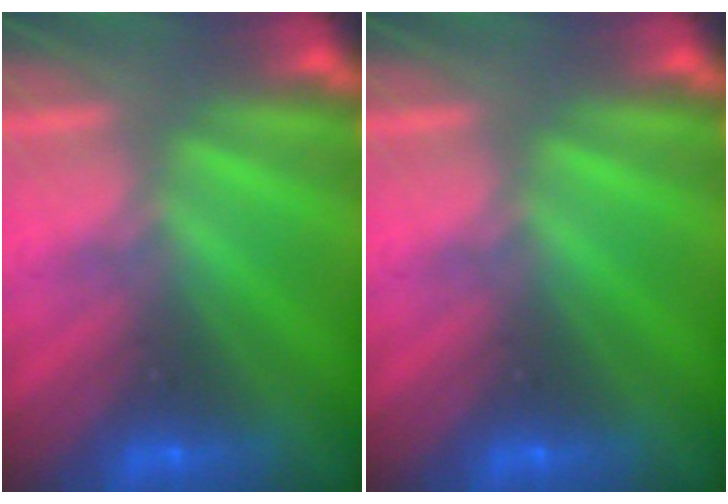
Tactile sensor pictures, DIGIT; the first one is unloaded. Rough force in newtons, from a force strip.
{"total": 0.0}